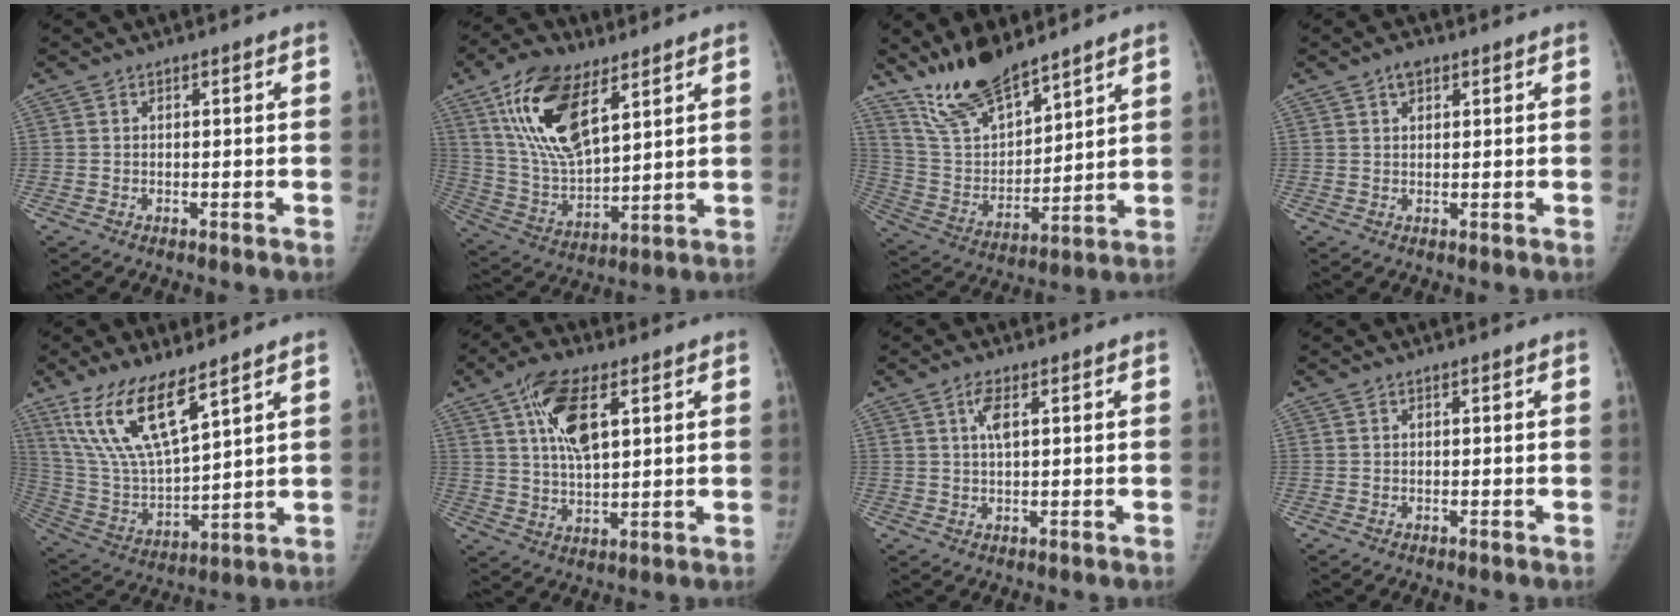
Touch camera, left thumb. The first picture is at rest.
{"total": 18.4, "force": [9.3, 8.4, 13.4], "torque": [-0.235, -0.033, 0.181]}
{"total": 15.2, "force": [12.5, 5.0, 7.2], "torque": [-0.104, -0.070, 0.245]}
{"total": 2.6, "force": [1.5, 1.5, 1.5], "torque": [-0.018, -0.002, 0.024]}
{"total": 16.3, "force": [10.2, 5.1, 11.7], "torque": [-0.222, -0.046, 0.214]}
{"total": 11.6, "force": [4.7, 5.1, 9.3], "torque": [-0.162, -0.009, 0.087]}
{"total": 3.3, "force": [1.3, 1.1, 2.8], "torque": [-0.057, 0.002, 0.028]}
{"total": 0.0}